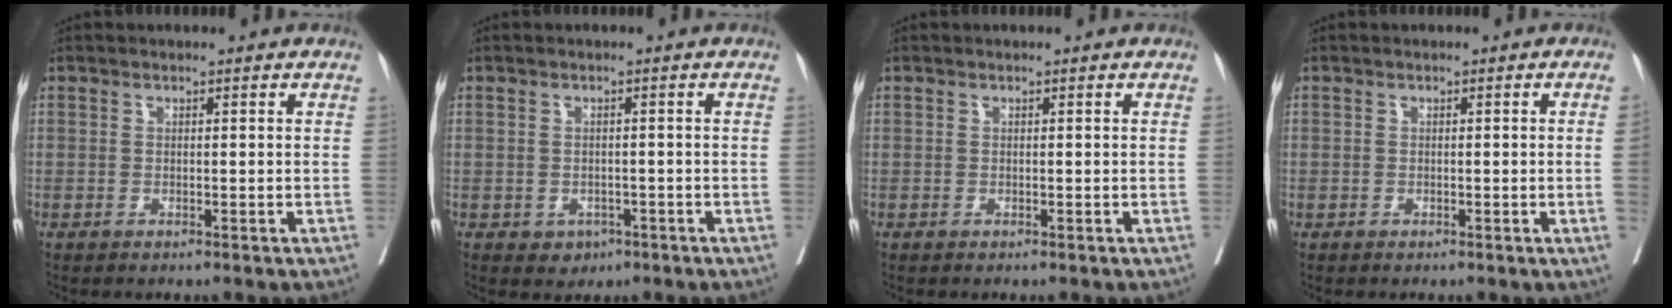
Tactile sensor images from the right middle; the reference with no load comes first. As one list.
[{"total": 2.4, "force": [-1.2, 1.9, 0.8], "torque": [-0.004, 0.006, -0.007]}, {"total": 0.0}, {"total": 0.8, "force": [-0.1, 0.0, 0.8], "torque": [-0.012, 0.003, 0.000]}]